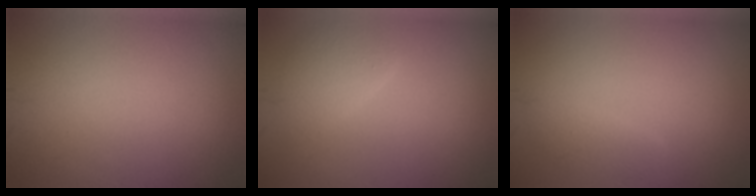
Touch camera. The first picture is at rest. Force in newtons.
{"total": 2.1, "press": 2.1, "slide": 0.1}
{"total": 1.5, "press": 1.5, "slide": 0.1}